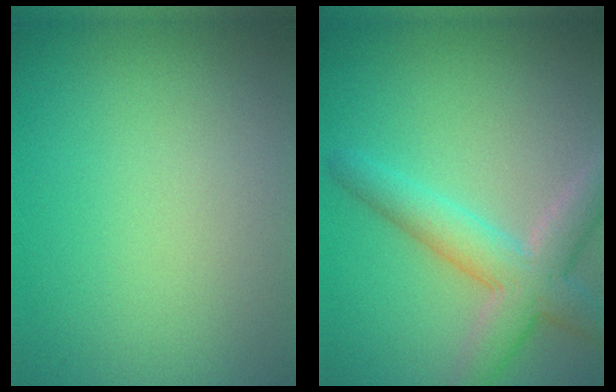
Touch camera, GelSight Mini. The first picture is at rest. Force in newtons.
{"total": 4.9, "press": 4.9, "slide": 0.3}